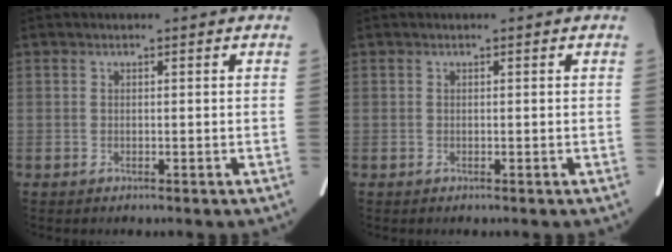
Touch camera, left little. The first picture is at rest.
{"total": 0.0}